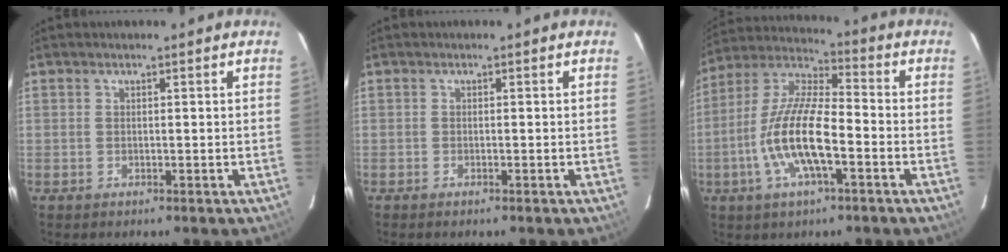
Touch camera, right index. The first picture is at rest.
{"total": 0.6, "force": [-0.5, 0.0, 0.2], "torque": [-0.005, -0.001, -0.010]}
{"total": 14.5, "force": [-4.7, 4.3, 13.0], "torque": [-0.265, -0.004, -0.093]}